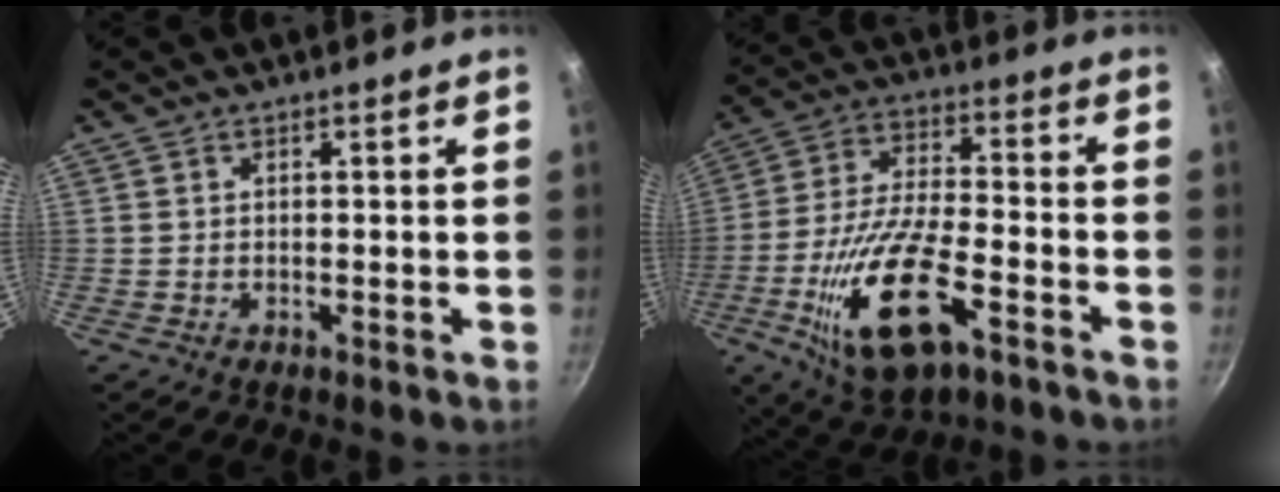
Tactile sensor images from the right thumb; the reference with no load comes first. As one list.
[{"total": 18.7, "force": [-7.6, 7.4, 15.4], "torque": [-0.298, 0.016, -0.141]}]